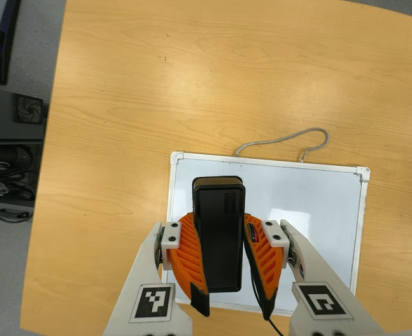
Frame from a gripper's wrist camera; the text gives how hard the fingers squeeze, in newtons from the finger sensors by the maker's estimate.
{"total": 11.2, "left": 9.3, "right": 13.0}